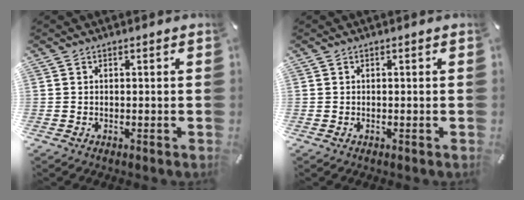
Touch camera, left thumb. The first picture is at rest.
{"total": 0.0}